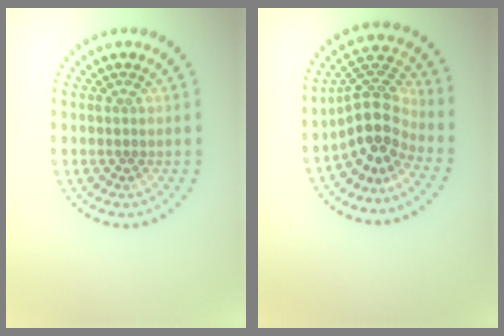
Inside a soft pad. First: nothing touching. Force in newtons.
{"total": 4.4, "press": 3.3, "slide": 2.8}